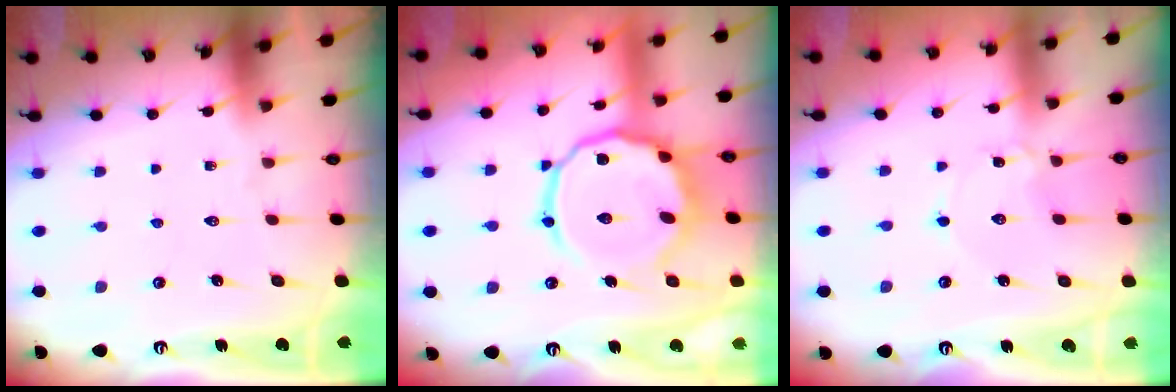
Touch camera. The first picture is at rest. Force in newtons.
{"total": 14.0, "press": 13.9, "slide": 1.3}
{"total": 0.8, "press": 0.8, "slide": 0.1}